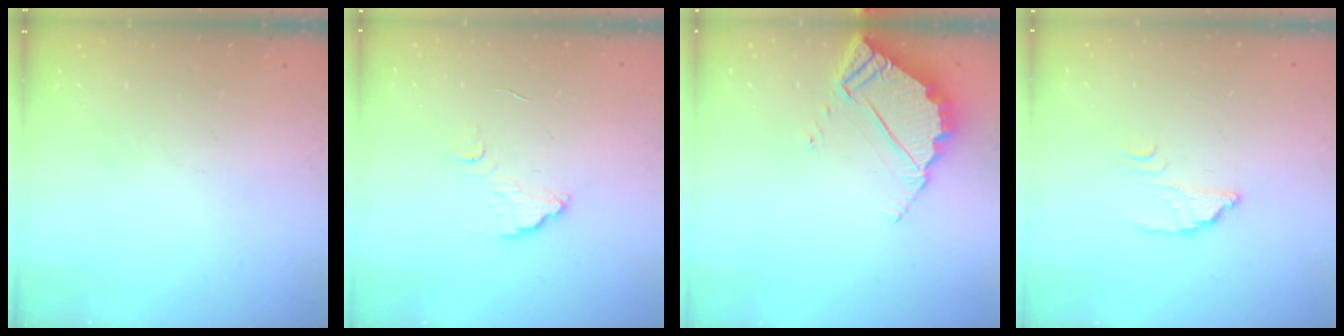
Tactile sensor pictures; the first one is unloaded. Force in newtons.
{"total": 6.6, "press": 6.6, "slide": 0.5}
{"total": 6.2, "press": 6.2, "slide": 0.3}
{"total": 2.7, "press": 2.7, "slide": 0.2}